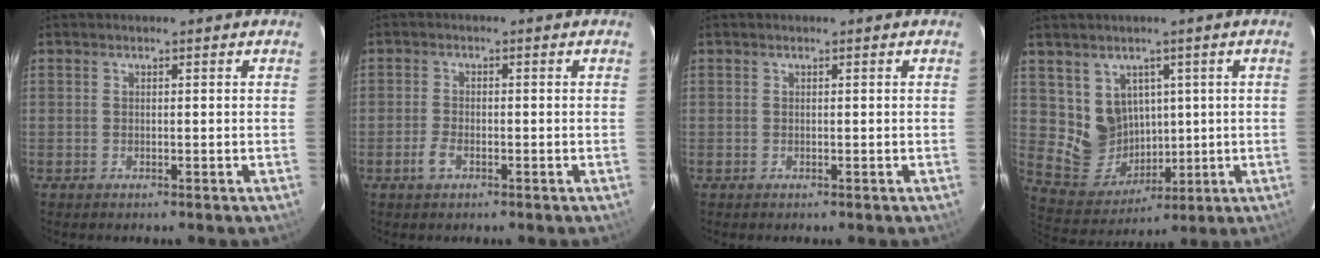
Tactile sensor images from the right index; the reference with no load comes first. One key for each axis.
{"total": 2.7, "fx": -1.4, "fy": 1.4, "fz": 1.8, "tx": -0.047, "ty": 0.001, "tz": -0.029}
{"total": 0.0}
{"total": 9.4, "fx": 2.8, "fy": 8.6, "fz": 2.5, "tx": -0.060, "ty": 0.002, "tz": 0.078}